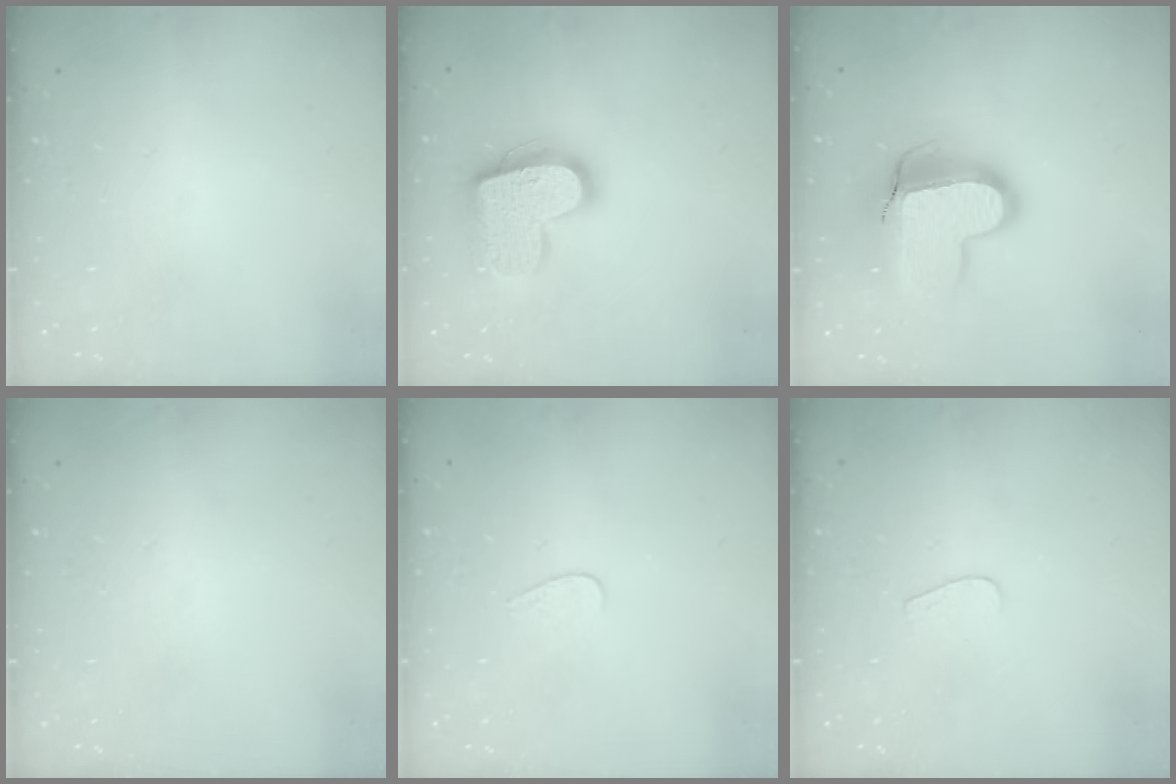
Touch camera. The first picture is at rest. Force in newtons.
{"total": 17.3, "press": 17.3, "slide": 1.1}
{"total": 14.6, "press": 14.5, "slide": 1.1}
{"total": 0.0}
{"total": 3.5, "press": 3.5, "slide": 0.3}
{"total": 3.9, "press": 3.9, "slide": 0.4}